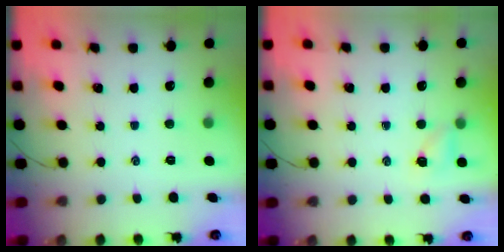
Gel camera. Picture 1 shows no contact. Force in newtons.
{"total": 3.9, "press": 3.7, "slide": 1.2}